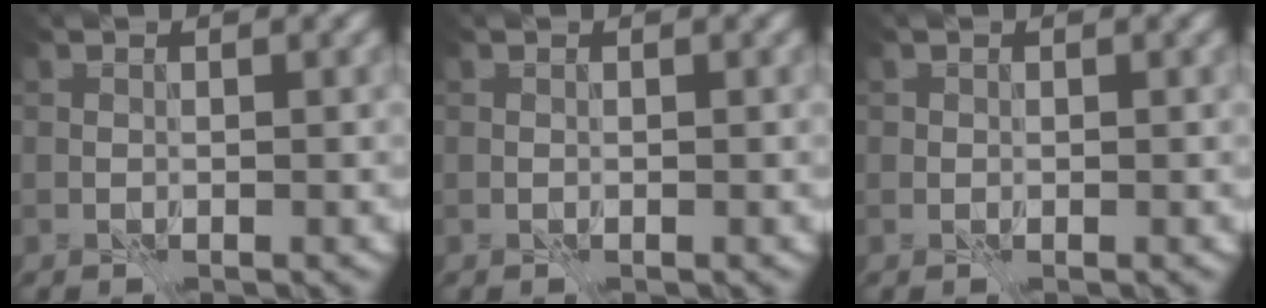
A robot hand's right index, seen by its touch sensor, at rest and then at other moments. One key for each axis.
{"total": 0.0}
{"total": 0.0}